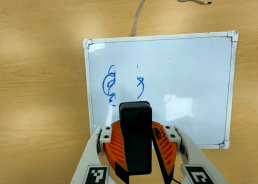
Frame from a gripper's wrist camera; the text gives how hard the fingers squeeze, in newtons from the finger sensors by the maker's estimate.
{"total": 10.0, "left": 10.3, "right": 9.6}